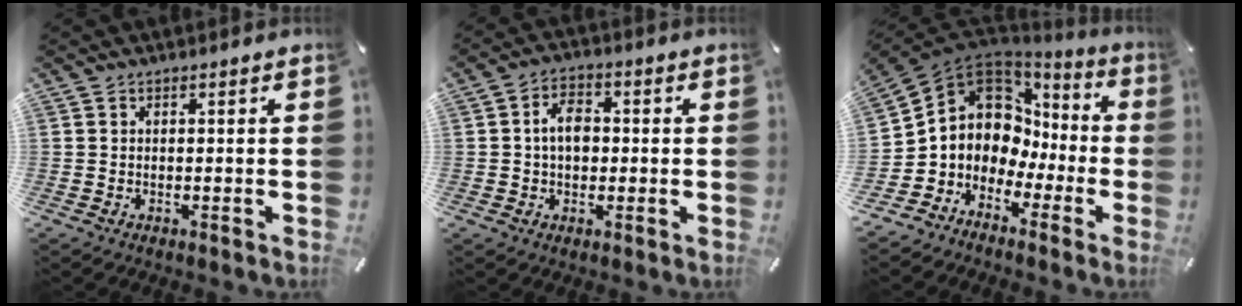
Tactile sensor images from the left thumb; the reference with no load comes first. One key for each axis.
{"total": 6.4, "fx": 0.1, "fy": 4.5, "fz": 4.6, "tx": -0.078, "ty": 0.005, "tz": -0.003}
{"total": 8.5, "fx": 1.9, "fy": 8.1, "fz": 2.1, "tx": -0.065, "ty": -0.040, "tz": 0.040}